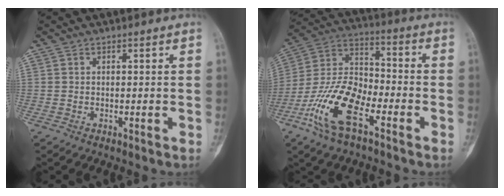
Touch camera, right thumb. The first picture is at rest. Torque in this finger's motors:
{"motor_torque": [0.32, 0.49, 1.82, -0.95, 0.48]}